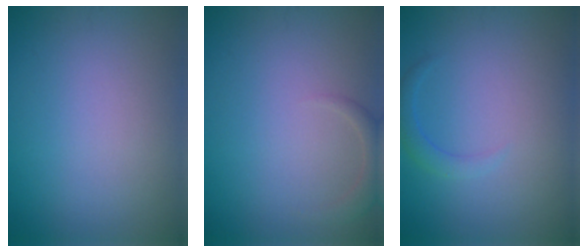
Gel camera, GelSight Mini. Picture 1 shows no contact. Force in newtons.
{"total": 1.5, "press": 1.5, "slide": 0.2}
{"total": 1.3, "press": 1.3, "slide": 0.1}